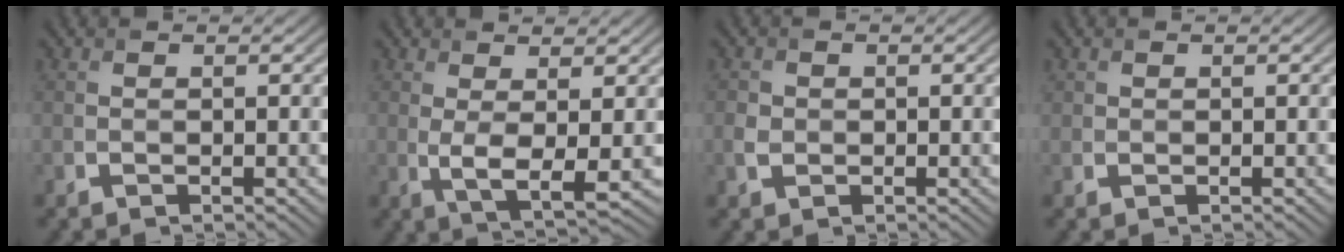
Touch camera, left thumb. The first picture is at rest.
{"total": 3.9, "force": [0.7, 0.9, 3.7], "torque": [-0.080, -0.011, 0.016]}
{"total": 1.6, "force": [-0.3, 1.5, 0.6], "torque": [-0.015, -0.004, -0.009]}
{"total": 0.8, "force": [0.3, 0.7, 0.1], "torque": [-0.001, -0.004, 0.007]}